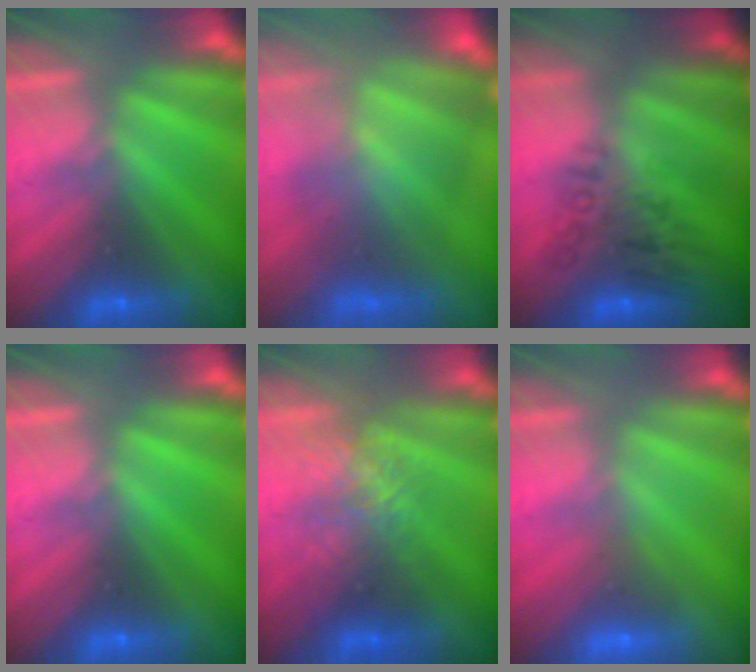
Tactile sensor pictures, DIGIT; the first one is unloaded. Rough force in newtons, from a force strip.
{"total": 7.9}
{"total": 2.9}
{"total": 0.0}
{"total": 2.4}
{"total": 2.9}